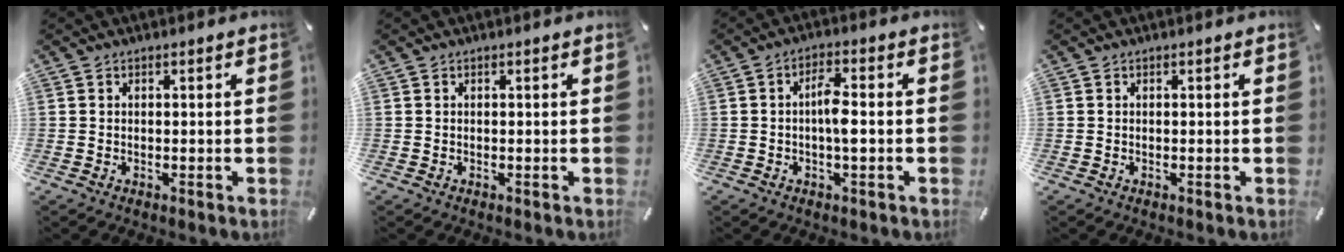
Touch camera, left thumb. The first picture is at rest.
{"total": 0.0}
{"total": 5.3, "force": [-0.6, 1.7, 5.0], "torque": [-0.096, 0.006, -0.015]}
{"total": 0.0}